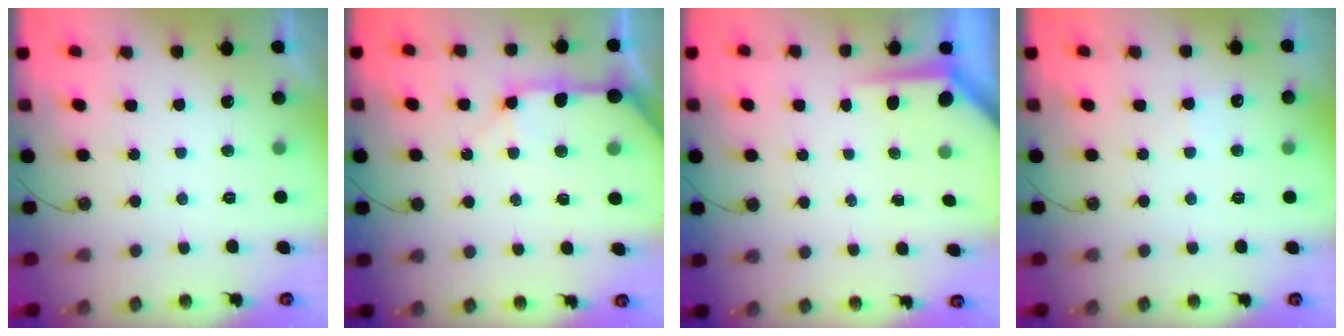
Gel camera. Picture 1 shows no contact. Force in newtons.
{"total": 11.7, "press": 11.6, "slide": 1.7}
{"total": 4.0, "press": 3.9, "slide": 0.3}
{"total": 4.3, "press": 4.2, "slide": 0.7}